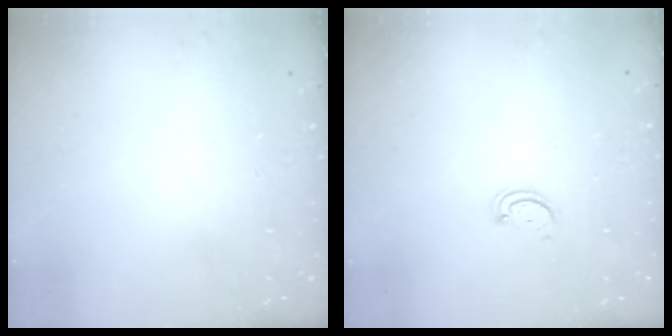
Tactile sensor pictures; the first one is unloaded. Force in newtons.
{"total": 2.2, "press": 2.2, "slide": 0.2}